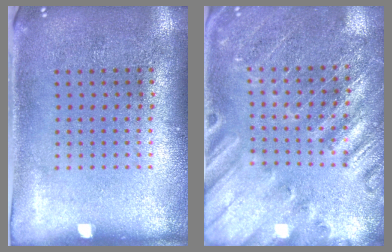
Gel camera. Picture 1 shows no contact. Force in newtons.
{"total": 2.5, "press": 2.5, "slide": 0.2}